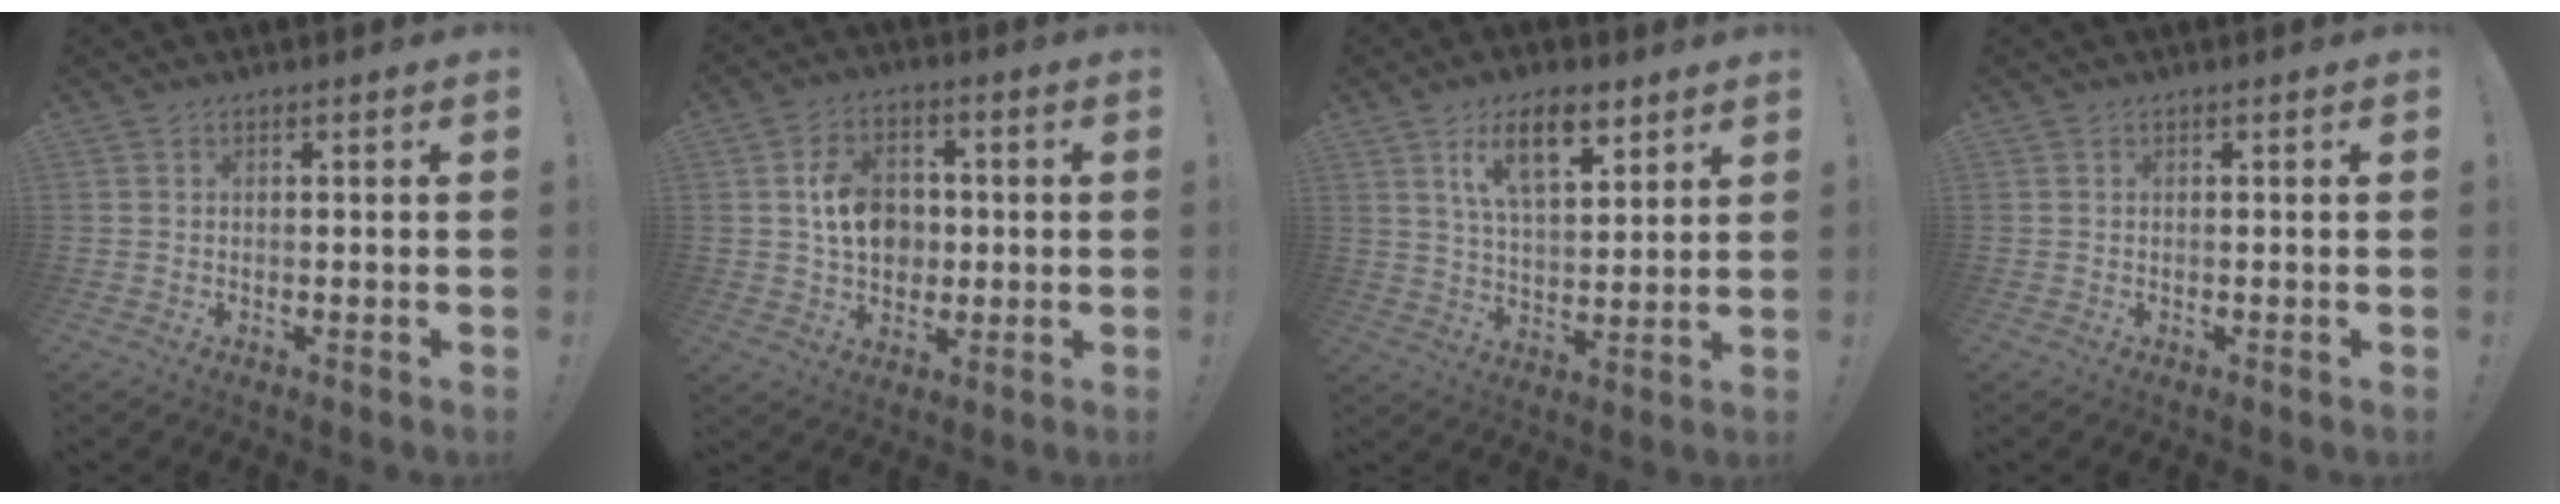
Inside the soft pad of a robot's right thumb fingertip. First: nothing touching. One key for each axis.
{"total": 11.8, "fx": 1.0, "fy": 9.3, "fz": 7.2, "tx": -0.112, "ty": 0.014, "tz": 0.025}
{"total": 12.1, "fx": 6.9, "fy": 4.9, "fz": 8.7, "tx": -0.148, "ty": -0.017, "tz": 0.121}
{"total": 0.0}